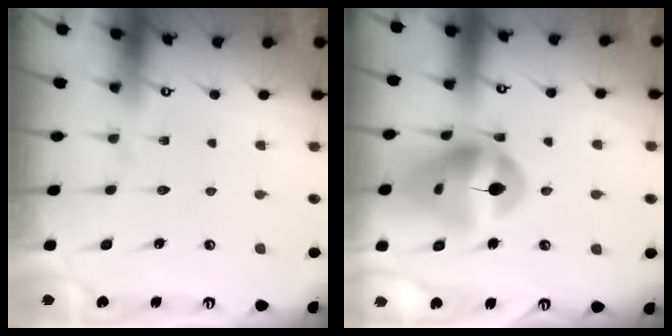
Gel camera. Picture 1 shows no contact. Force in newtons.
{"total": 15.6, "press": 15.5, "slide": 1.9}